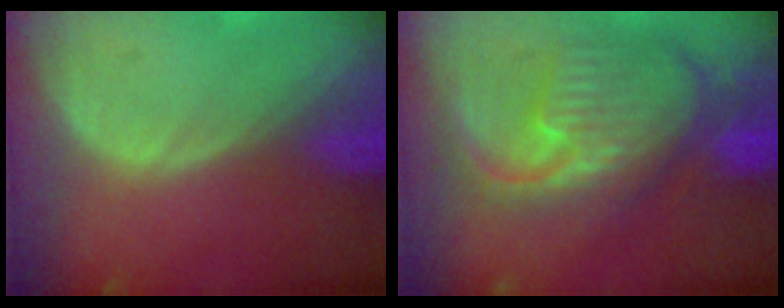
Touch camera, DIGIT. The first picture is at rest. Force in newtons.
{"total": 11.9, "press": 10.4, "slide": 5.9}